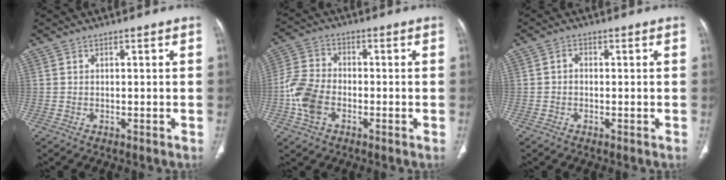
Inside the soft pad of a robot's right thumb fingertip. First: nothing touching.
{"total": 8.8, "force": [-2.7, 5.8, 6.1], "torque": [-0.130, 0.016, -0.059]}
{"total": 0.7, "force": [-0.1, 0.6, 0.4], "torque": [-0.005, 0.002, -0.006]}